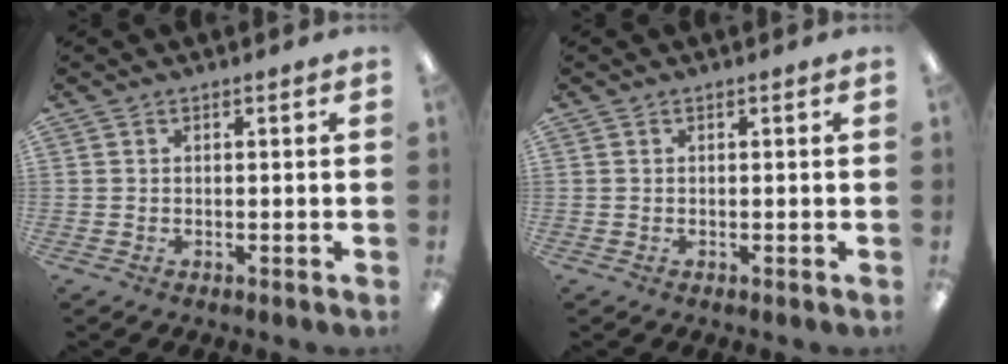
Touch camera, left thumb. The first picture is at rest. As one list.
[{"total": 0.0}]